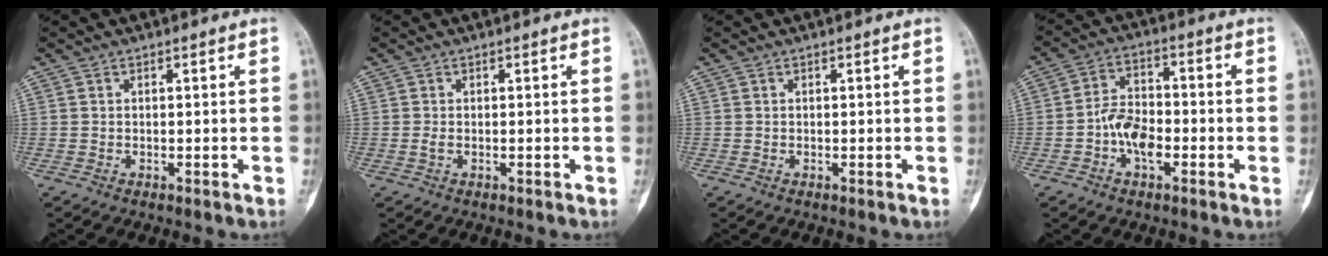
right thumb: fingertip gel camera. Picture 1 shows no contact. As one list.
[{"total": 0.7, "force": [-0.1, 0.3, 0.6], "torque": [-0.015, -0.002, -0.002]}, {"total": 0.0}, {"total": 7.7, "force": [-2.4, 4.6, 5.7], "torque": [-0.090, 0.025, -0.053]}]